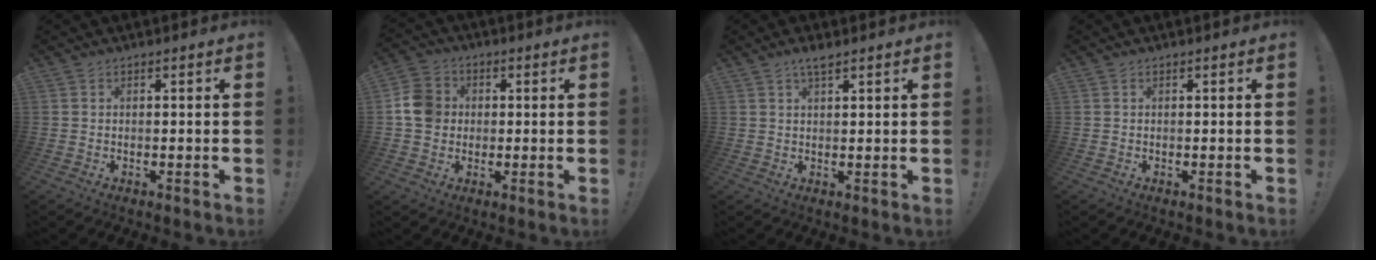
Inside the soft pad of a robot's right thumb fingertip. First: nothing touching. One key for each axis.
{"total": 9.1, "fx": 0.5, "fy": 8.1, "fz": 4.0, "tx": -0.072, "ty": 0.013, "tz": 0.015}
{"total": 3.1, "fx": 2.3, "fy": 0.5, "fz": 1.9, "tx": -0.025, "ty": -0.013, "tz": 0.037}
{"total": 0.0}